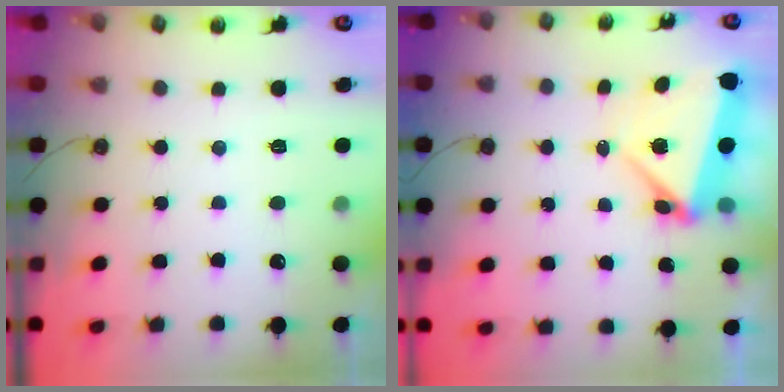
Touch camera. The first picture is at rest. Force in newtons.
{"total": 5.5, "press": 5.5, "slide": 0.7}